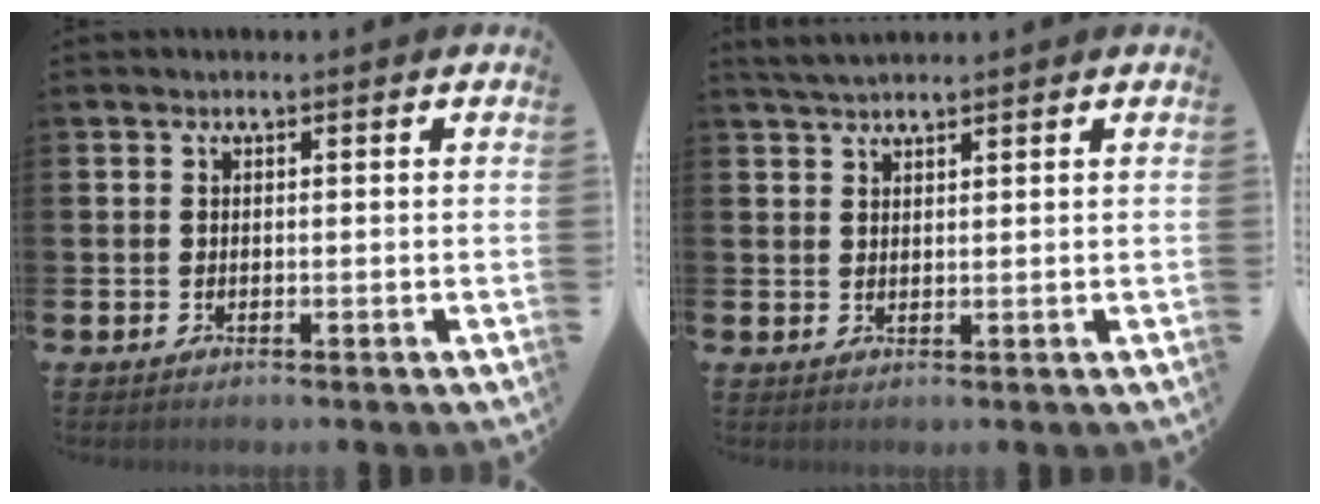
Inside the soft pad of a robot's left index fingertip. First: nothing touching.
{"total": 2.8, "force": [2.6, 0.5, 1.0], "torque": [-0.020, -0.005, 0.047]}